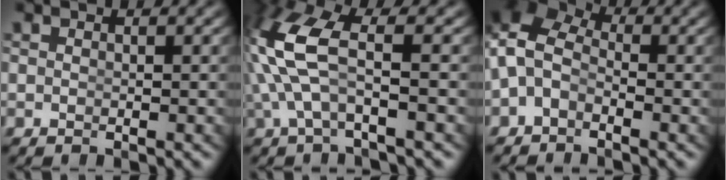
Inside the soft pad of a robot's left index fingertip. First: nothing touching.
{"total": 5.4, "force": [0.4, 2.3, 4.8], "torque": [-0.132, -0.011, 0.015]}
{"total": 7.8, "force": [0.8, 6.5, 4.3], "torque": [-0.102, -0.012, 0.005]}